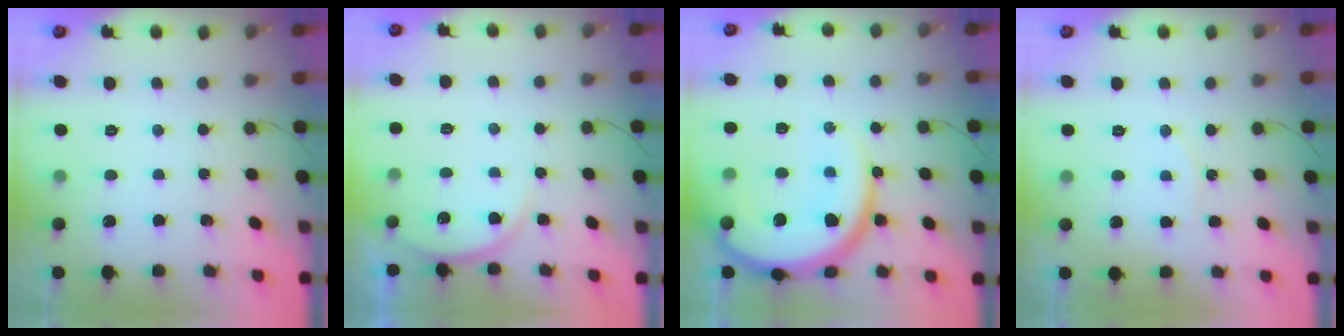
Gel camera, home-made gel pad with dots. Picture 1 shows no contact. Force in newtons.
{"total": 5.4, "press": 5.4, "slide": 0.6}
{"total": 18.1, "press": 18.0, "slide": 1.7}
{"total": 6.0, "press": 6.0, "slide": 0.5}